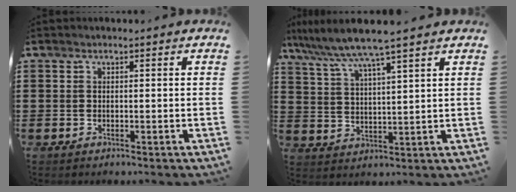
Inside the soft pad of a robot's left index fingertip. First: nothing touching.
{"total": 6.7, "force": [5.6, -0.4, 3.6], "torque": [-0.090, -0.027, 0.096]}